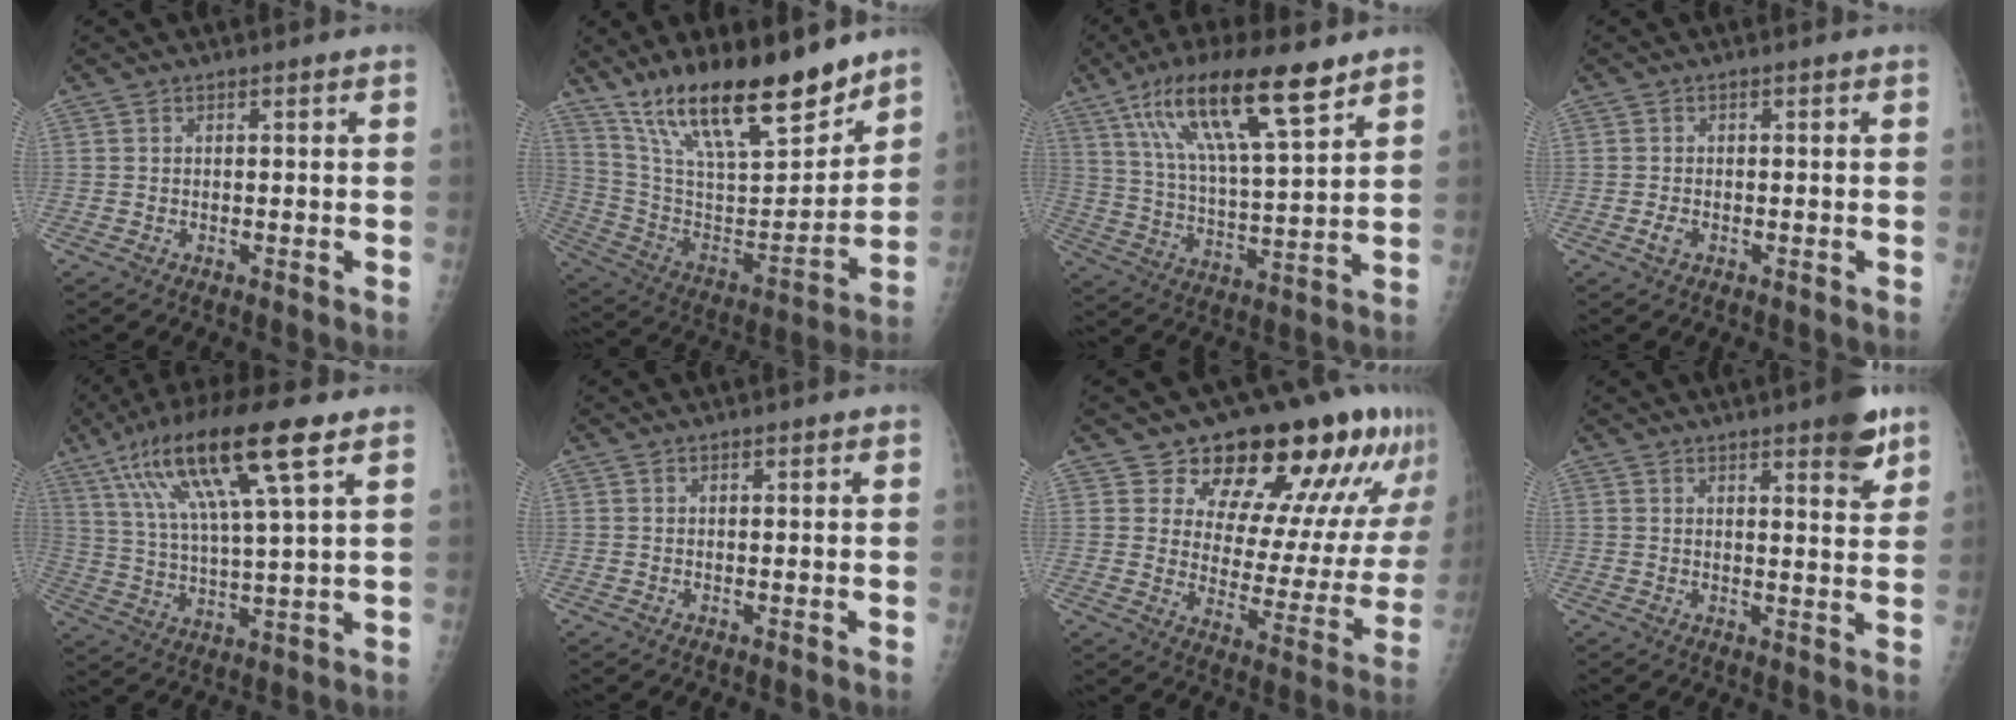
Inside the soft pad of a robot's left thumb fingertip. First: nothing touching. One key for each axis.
{"total": 24.5, "fx": 18.0, "fy": 7.0, "fz": 15.1, "tx": -0.223, "ty": -0.081, "tz": 0.318}
{"total": 19.0, "fx": 11.4, "fy": 4.3, "fz": 14.5, "tx": -0.248, "ty": -0.032, "tz": 0.210}
{"total": 1.5, "fx": -0.6, "fy": 0.9, "fz": 1.0, "tx": -0.022, "ty": 0.000, "tz": -0.014}
{"total": 18.3, "fx": 9.3, "fy": 3.1, "fz": 15.5, "tx": -0.297, "ty": -0.012, "tz": 0.168}
{"total": 0.6, "fx": 0.5, "fy": 0.3, "fz": 0.3, "tx": -0.003, "ty": -0.002, "tz": 0.005}
{"total": 21.7, "fx": 15.0, "fy": 10.1, "fz": 12.0, "tx": -0.109, "ty": -0.071, "tz": 0.200}
{"total": 7.4, "fx": 4.7, "fy": 1.9, "fz": 5.4, "tx": -0.055, "ty": -0.025, "tz": 0.058}